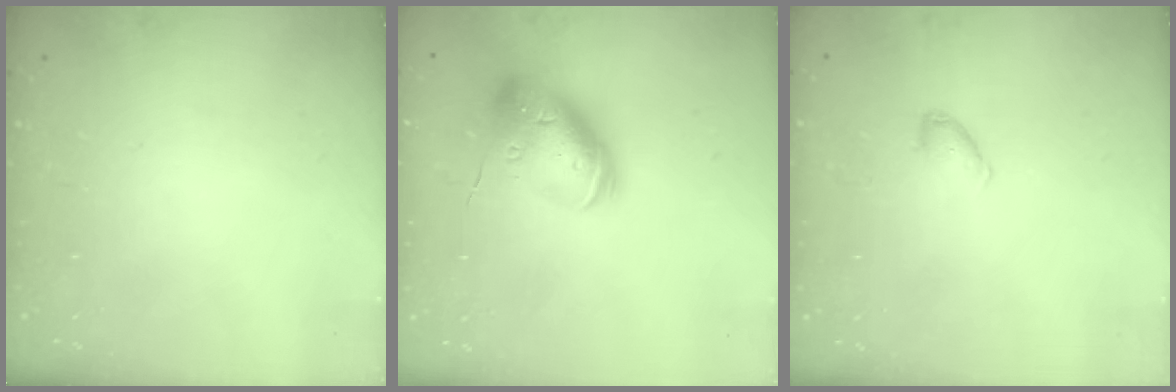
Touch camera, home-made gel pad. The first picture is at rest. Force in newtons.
{"total": 17.6, "press": 17.3, "slide": 2.9}
{"total": 4.4, "press": 4.4, "slide": 0.7}